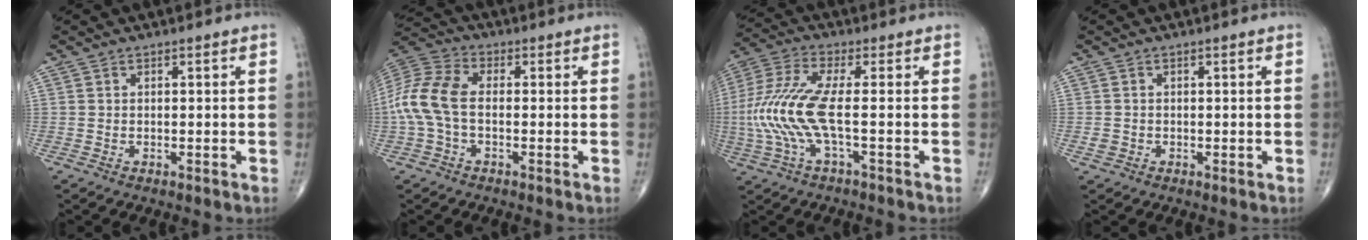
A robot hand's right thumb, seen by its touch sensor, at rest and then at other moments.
{"total": 10.7, "force": [-0.9, 6.3, 8.6], "torque": [-0.197, 0.029, -0.026]}
{"total": 12.2, "force": [-1.7, 2.8, 11.8], "torque": [-0.298, 0.021, -0.039]}
{"total": 1.2, "force": [-0.3, 1.0, 0.5], "torque": [-0.009, 0.001, -0.005]}